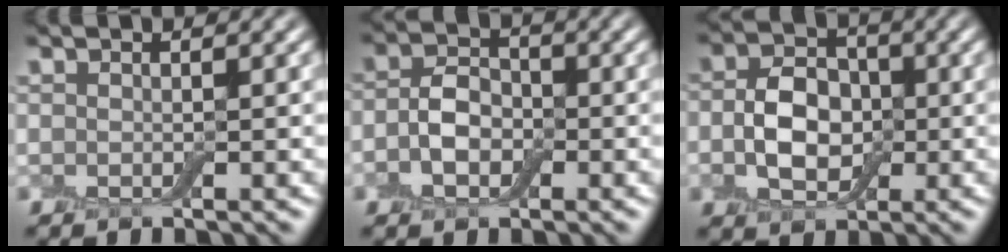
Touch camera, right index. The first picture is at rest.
{"total": 3.0, "force": [-0.7, 2.2, 1.9], "torque": [-0.036, 0.006, -0.020]}
{"total": 4.6, "force": [-0.5, 3.5, 2.9], "torque": [-0.051, 0.005, -0.011]}